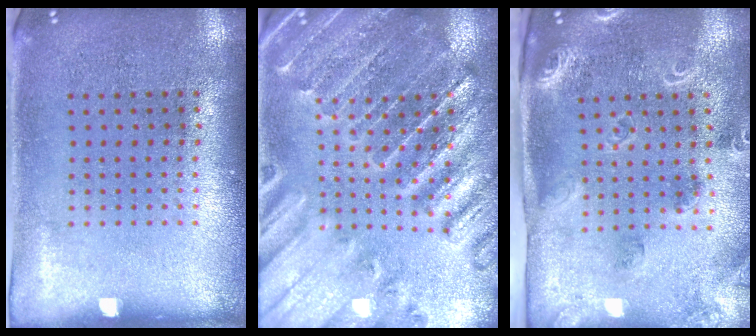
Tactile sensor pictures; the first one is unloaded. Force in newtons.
{"total": 2.0, "press": 2.0, "slide": 0.1}
{"total": 1.7, "press": 1.7, "slide": 0.3}